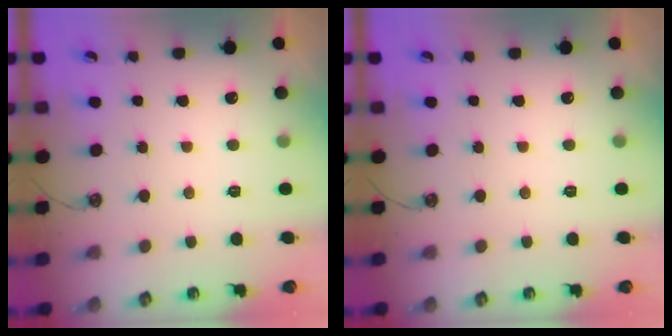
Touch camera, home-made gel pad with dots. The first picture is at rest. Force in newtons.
{"total": 0.0}